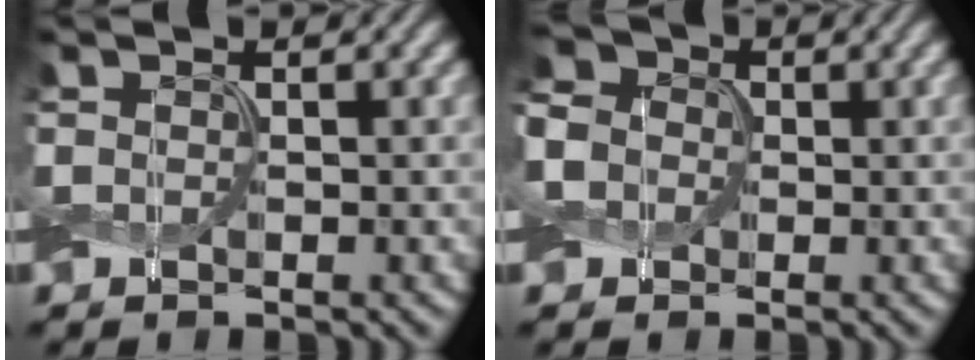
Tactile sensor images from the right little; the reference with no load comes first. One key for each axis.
{"total": 5.8, "fx": 0.7, "fy": 5.1, "fz": 2.7, "tx": -0.064, "ty": 0.032, "tz": -0.004}